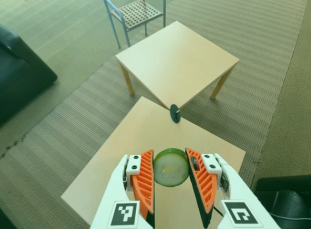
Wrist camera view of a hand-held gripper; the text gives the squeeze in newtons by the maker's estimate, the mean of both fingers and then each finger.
{"total": 11.5, "left": 12.2, "right": 10.8}